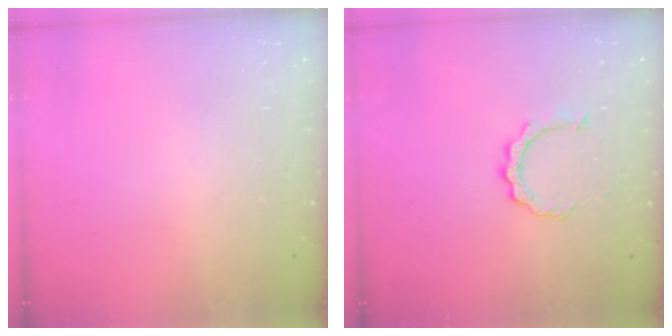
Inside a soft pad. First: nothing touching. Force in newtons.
{"total": 5.5, "press": 5.5, "slide": 0.3}